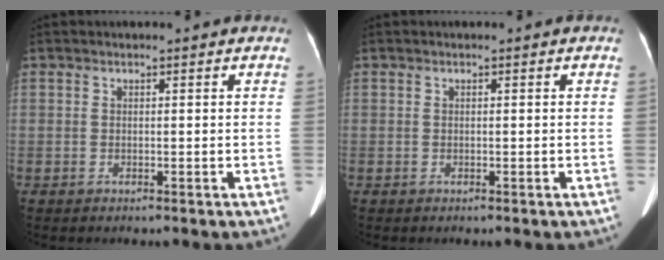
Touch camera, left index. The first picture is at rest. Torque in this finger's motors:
{"motor_torque": [0.00, 0.00, 0.00, 0.00]}